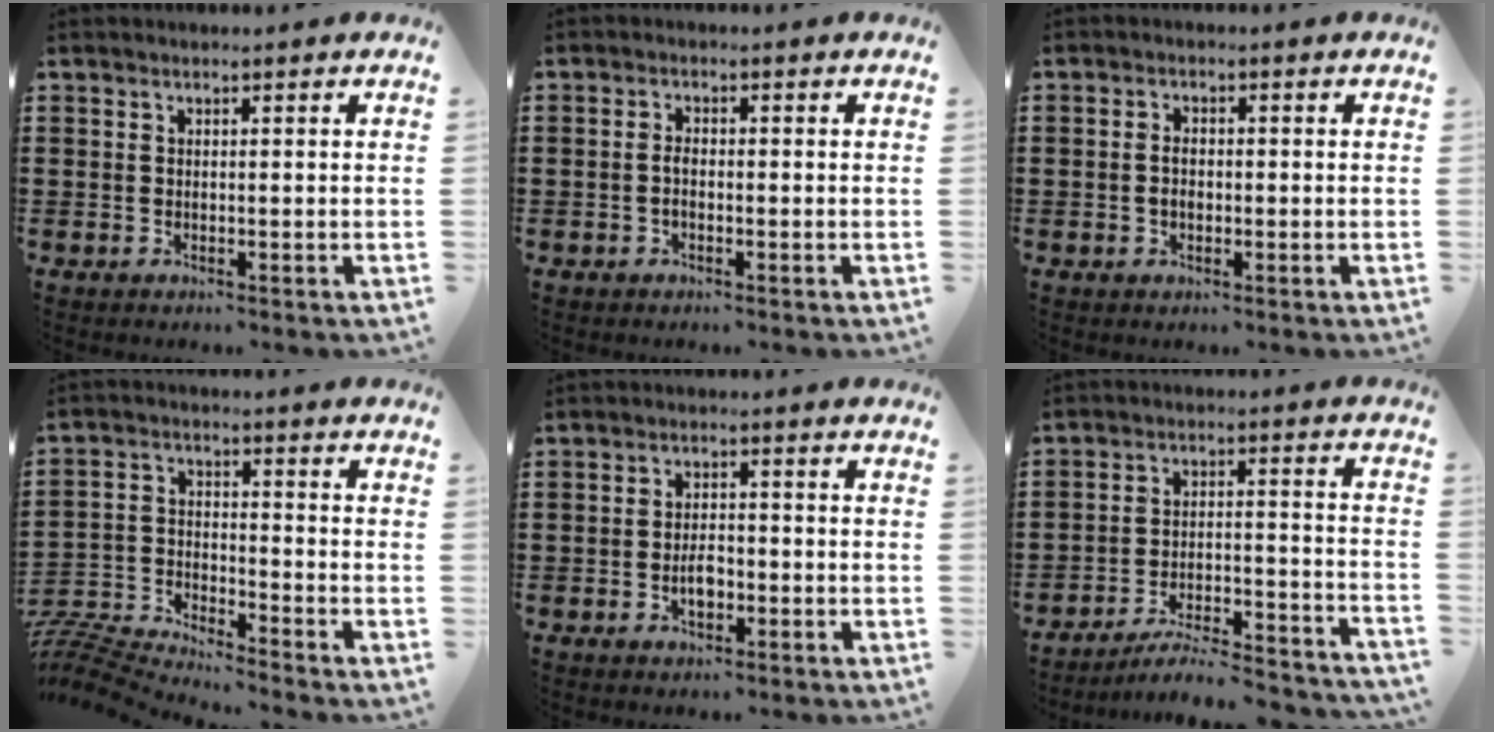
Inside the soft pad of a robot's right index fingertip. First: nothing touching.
{"total": 1.7, "force": [-0.5, 0.6, 1.5], "torque": [-0.038, -0.004, -0.012]}
{"total": 2.2, "force": [-0.3, 1.1, 1.8], "torque": [-0.037, 0.002, -0.006]}
{"total": 6.4, "force": [-6.4, -0.3, 0.4], "torque": [-0.031, -0.006, -0.135]}
{"total": 3.3, "force": [-1.1, 1.4, 2.7], "torque": [-0.052, 0.001, -0.018]}
{"total": 6.6, "force": [-6.2, 0.2, 2.3], "torque": [-0.041, -0.004, -0.122]}